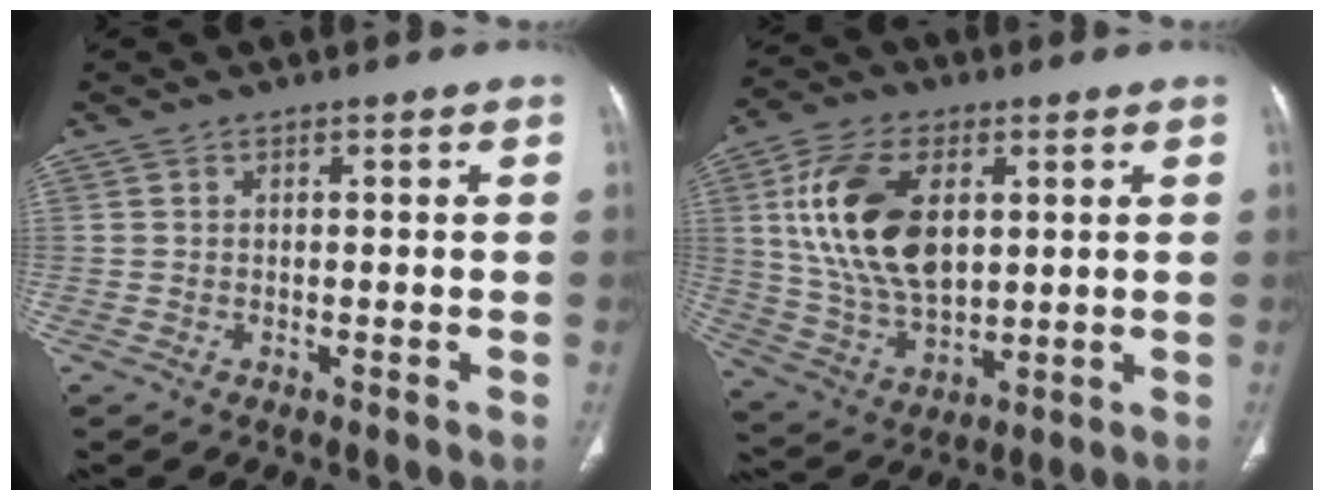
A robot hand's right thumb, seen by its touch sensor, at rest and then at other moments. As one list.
[{"total": 18.4, "force": [4.3, 10.9, 14.2], "torque": [-0.255, -0.011, 0.087]}]